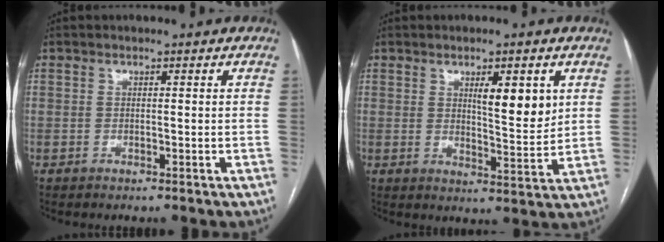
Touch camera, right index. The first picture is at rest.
{"total": 6.8, "force": [2.6, 1.5, 6.0], "torque": [-0.092, -0.011, 0.041]}